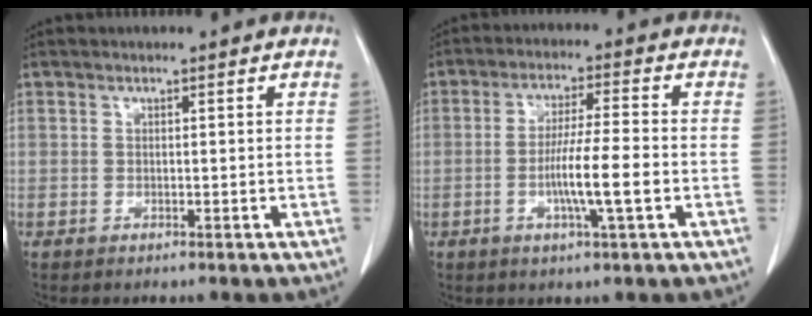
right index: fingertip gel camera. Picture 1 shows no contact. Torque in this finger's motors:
{"motor_torque": [0.60, -0.42, 0.59, 0.10]}